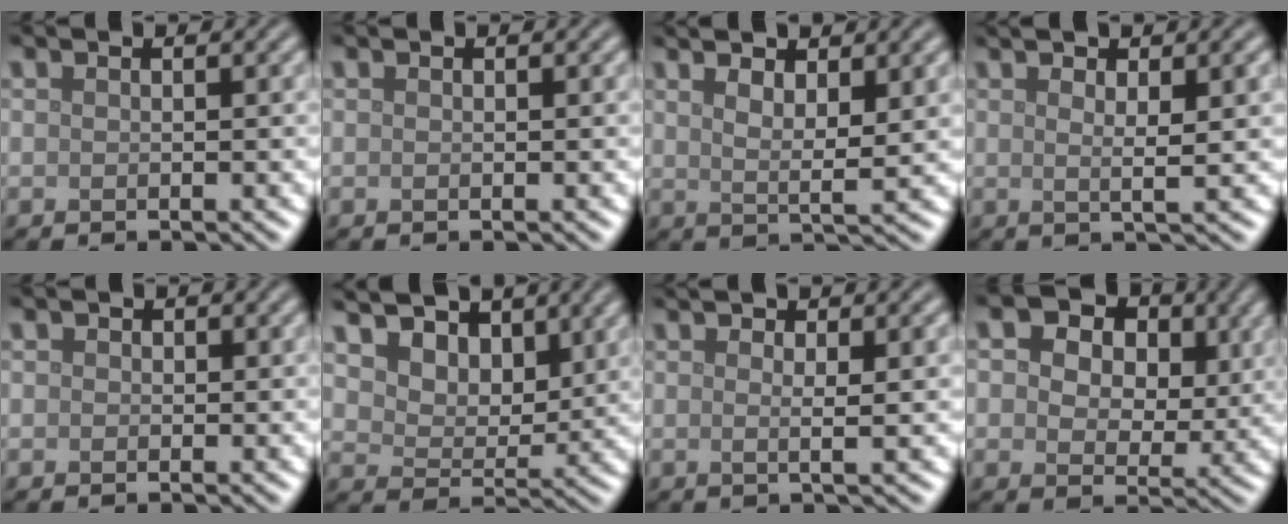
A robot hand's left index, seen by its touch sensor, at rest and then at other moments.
{"total": 0.0}
{"total": 3.8, "force": [2.0, 1.1, 3.0], "torque": [-0.050, -0.004, 0.036]}
{"total": 3.8, "force": [1.3, 0.9, 3.5], "torque": [-0.048, 0.000, 0.016]}
{"total": 0.7, "force": [0.2, 0.7, 0.2], "torque": [0.000, -0.004, -0.002]}
{"total": 10.3, "force": [6.2, 6.6, 5.0], "torque": [-0.109, 0.016, 0.094]}
{"total": 3.3, "force": [1.0, 1.0, 3.0], "torque": [-0.027, 0.002, -0.003]}
{"total": 10.2, "force": [4.4, 7.0, 6.1], "torque": [-0.091, 0.015, 0.055]}